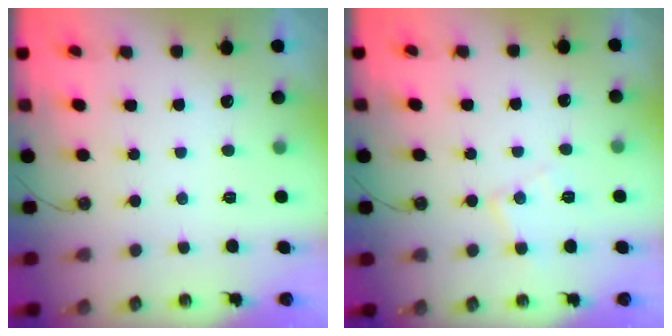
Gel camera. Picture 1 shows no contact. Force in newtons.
{"total": 8.7, "press": 8.7, "slide": 0.7}